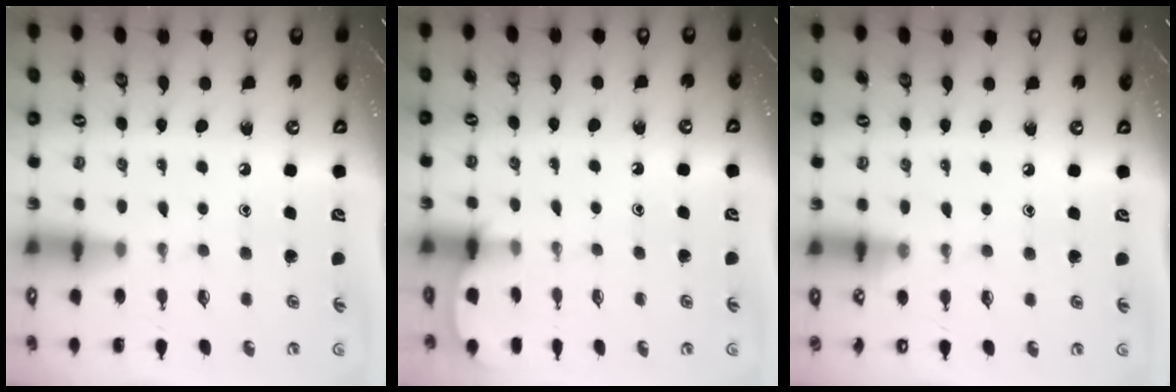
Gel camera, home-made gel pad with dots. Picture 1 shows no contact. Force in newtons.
{"total": 2.6, "press": 2.6, "slide": 0.3}
{"total": 2.9, "press": 2.9, "slide": 0.4}